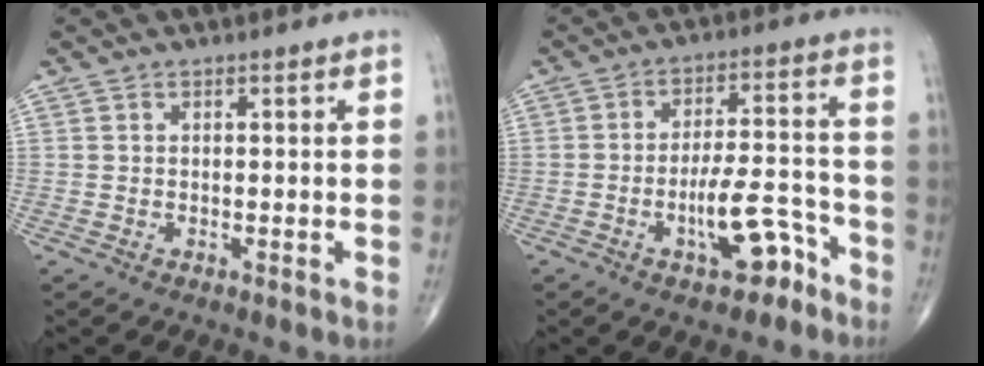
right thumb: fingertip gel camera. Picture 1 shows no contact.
{"total": 9.7, "force": [-5.2, 3.9, 7.3], "torque": [-0.108, 0.049, -0.080]}